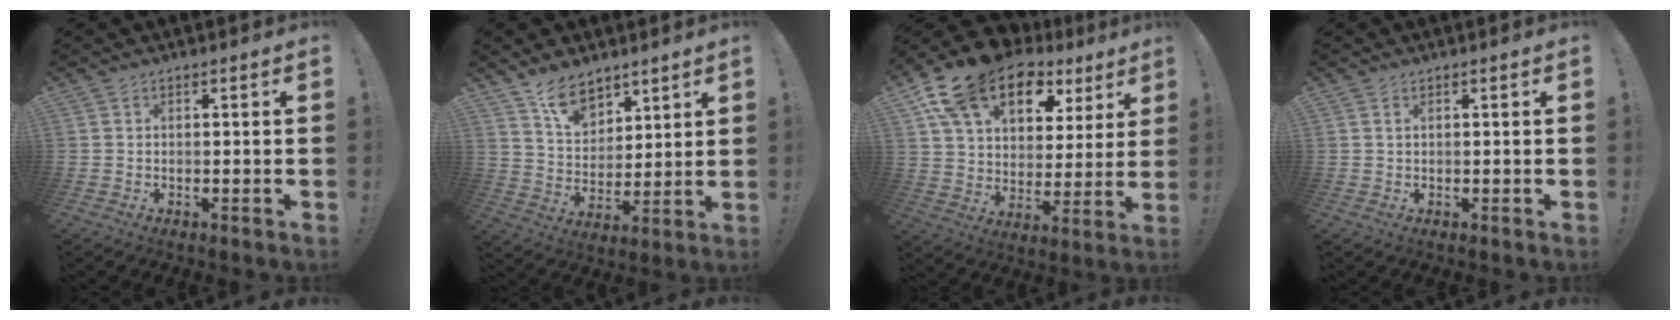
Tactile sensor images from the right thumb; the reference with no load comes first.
{"total": 10.4, "force": [7.7, 6.0, 3.6], "torque": [-0.057, -0.054, 0.148]}
{"total": 19.9, "force": [12.3, 11.2, 10.9], "torque": [-0.180, -0.069, 0.222]}
{"total": 0.7, "force": [0.4, 0.2, 0.6], "torque": [-0.011, 0.001, 0.007]}